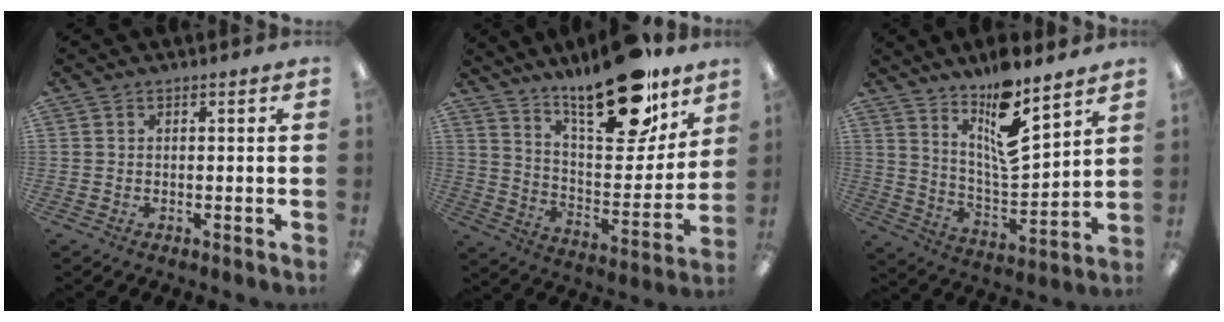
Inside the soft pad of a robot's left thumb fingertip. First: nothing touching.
{"total": 23.4, "force": [17.3, 8.0, 13.7], "torque": [-0.193, -0.117, 0.286]}
{"total": 13.6, "force": [9.9, 3.3, 8.8], "torque": [-0.148, -0.066, 0.165]}